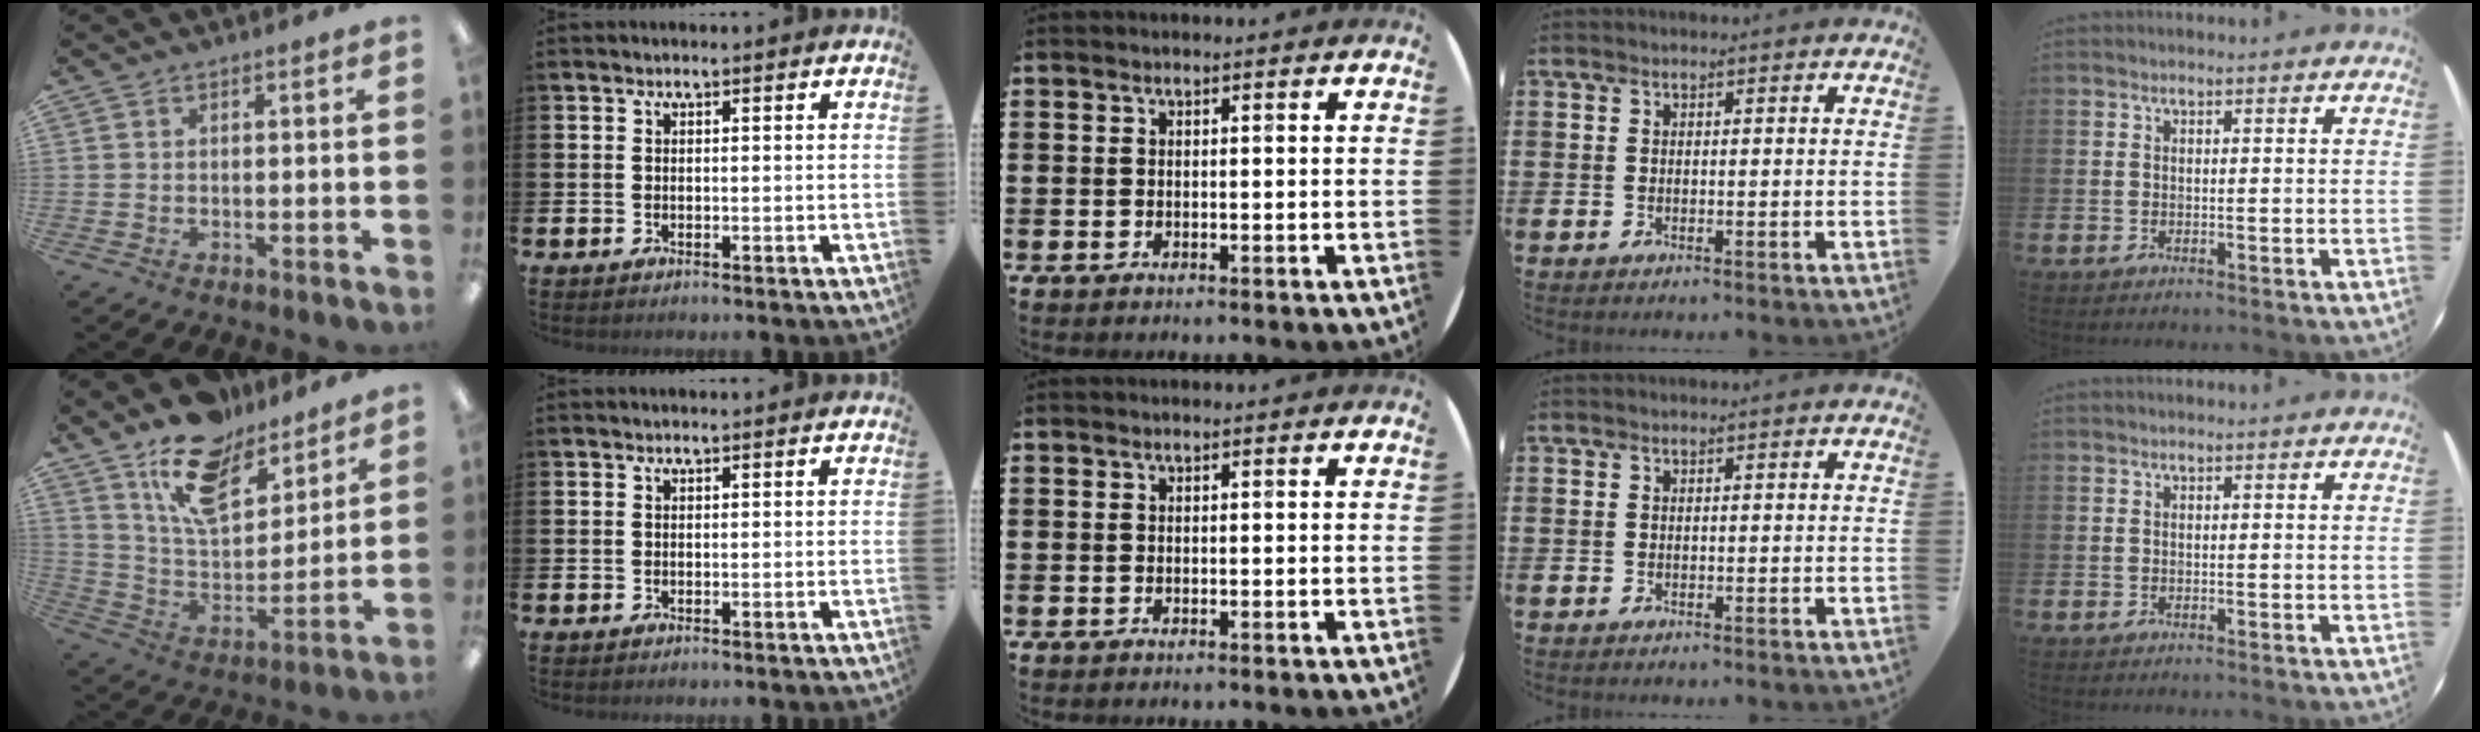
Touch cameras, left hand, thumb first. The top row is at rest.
{"thumb": {"total": 15.9, "force": [12.2, 7.2, 7.3], "torque": [-0.135, -0.068, 0.220]}}